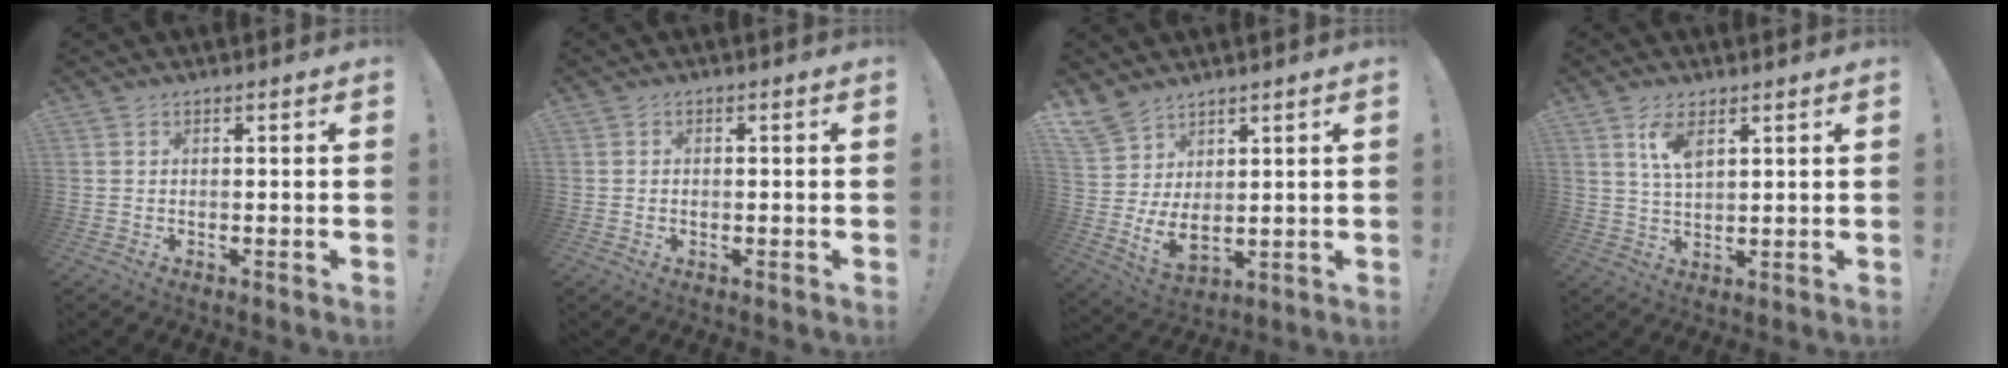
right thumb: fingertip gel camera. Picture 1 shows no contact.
{"total": 0.5, "force": [0.0, 0.5, 0.0], "torque": [0.000, 0.003, -0.001]}
{"total": 9.0, "force": [5.2, 5.5, 4.9], "torque": [-0.097, -0.055, 0.107]}
{"total": 6.6, "force": [3.4, 2.7, 4.9], "torque": [-0.080, -0.014, 0.059]}